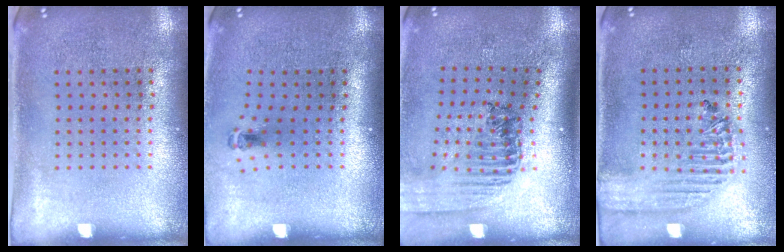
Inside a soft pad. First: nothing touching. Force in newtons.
{"total": 0.6, "press": 0.4, "slide": 0.5}
{"total": 1.5, "press": 1.4, "slide": 0.4}
{"total": 1.8, "press": 1.7, "slide": 0.7}